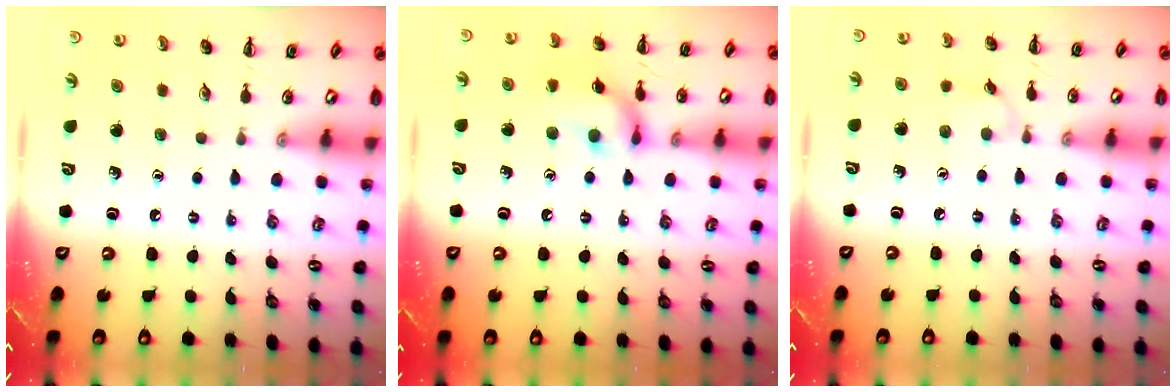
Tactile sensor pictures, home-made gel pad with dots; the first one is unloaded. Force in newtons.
{"total": 12.9, "press": 12.8, "slide": 1.2}
{"total": 4.0, "press": 3.7, "slide": 1.5}